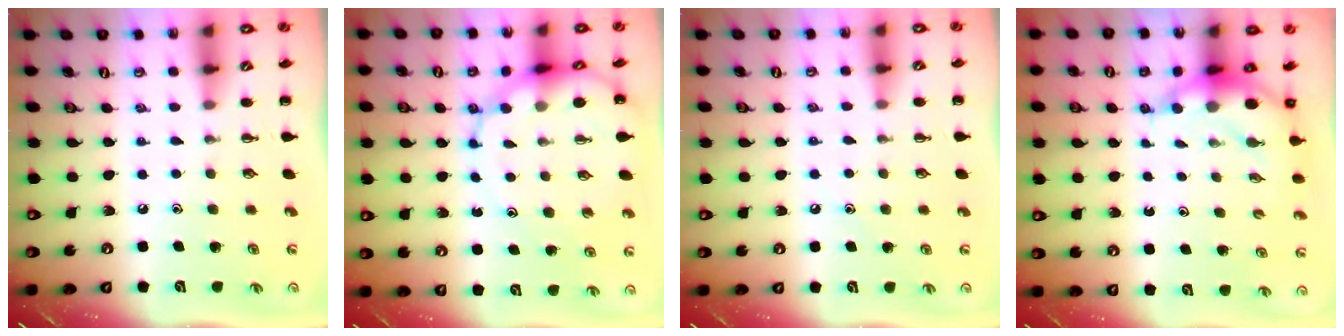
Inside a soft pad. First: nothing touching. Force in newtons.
{"total": 11.9, "press": 11.6, "slide": 2.5}
{"total": 5.5, "press": 5.3, "slide": 1.6}
{"total": 5.7, "press": 5.5, "slide": 1.5}